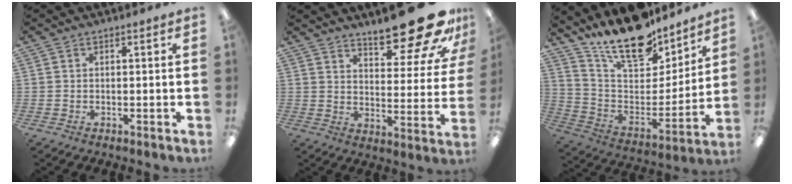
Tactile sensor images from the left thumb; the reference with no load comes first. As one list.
[{"total": 19.4, "force": [15.1, 5.6, 10.7], "torque": [-0.138, -0.115, 0.248]}, {"total": 19.8, "force": [16.4, 7.2, 8.4], "torque": [-0.152, -0.115, 0.291]}]